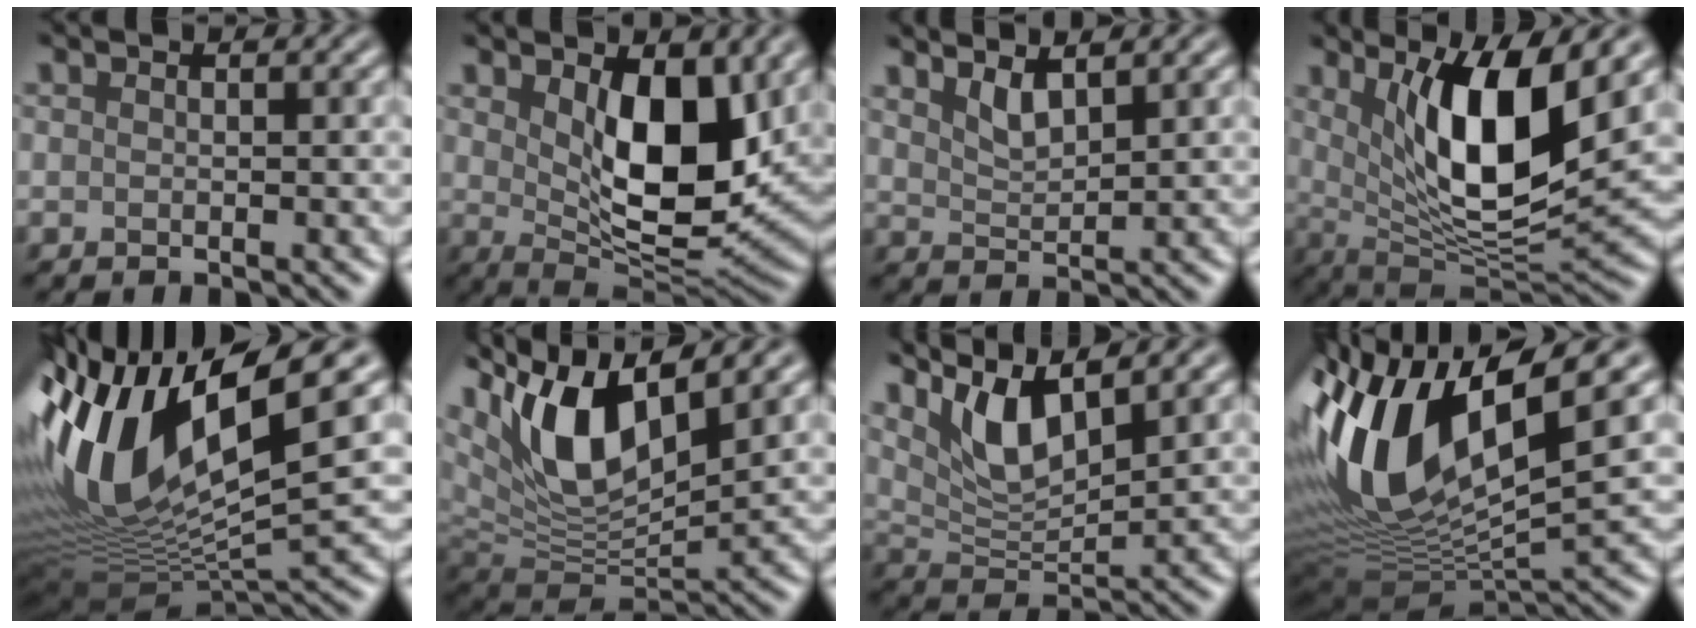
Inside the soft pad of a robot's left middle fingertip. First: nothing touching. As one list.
[{"total": 8.8, "force": [2.3, 4.2, 7.4], "torque": [-0.123, -0.018, 0.044]}, {"total": 2.5, "force": [1.9, 0.6, 1.5], "torque": [-0.027, -0.006, 0.039]}, {"total": 10.0, "force": [3.3, 3.0, 9.0], "torque": [-0.141, -0.023, 0.064]}, {"total": 15.7, "force": [4.3, 6.0, 13.8], "torque": [-0.290, 0.008, 0.081]}, {"total": 11.2, "force": [5.1, 4.9, 8.7], "torque": [-0.177, 0.006, 0.094]}, {"total": 6.4, "force": [4.0, 1.9, 4.6], "torque": [-0.095, -0.003, 0.080]}, {"total": 15.0, "force": [3.2, 6.3, 13.2], "torque": [-0.274, 0.001, 0.059]}]